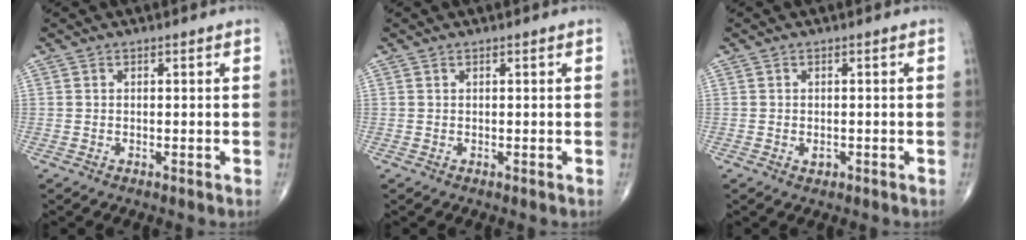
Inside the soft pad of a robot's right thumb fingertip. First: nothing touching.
{"total": 0.0}
{"total": 1.0, "force": [-0.3, 0.8, 0.6], "torque": [-0.006, 0.000, -0.004]}